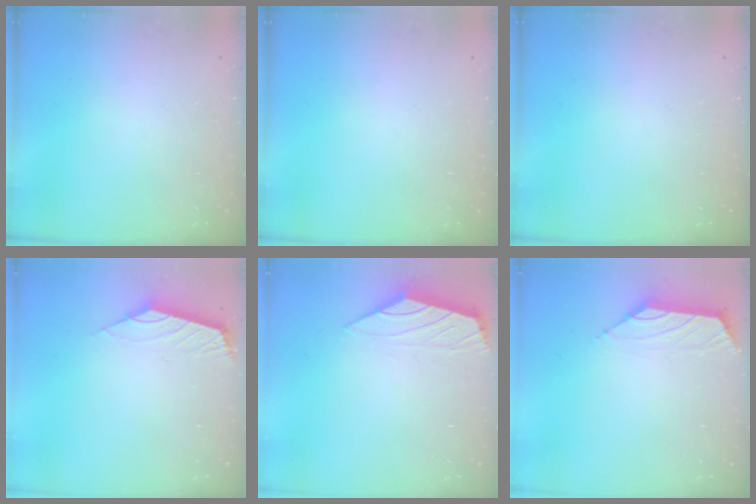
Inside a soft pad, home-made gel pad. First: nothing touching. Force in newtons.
{"total": 0.0}
{"total": 0.0}
{"total": 2.6, "press": 2.5, "slide": 0.6}
{"total": 0.8, "press": 0.6, "slide": 0.6}
{"total": 1.5, "press": 1.4, "slide": 0.6}